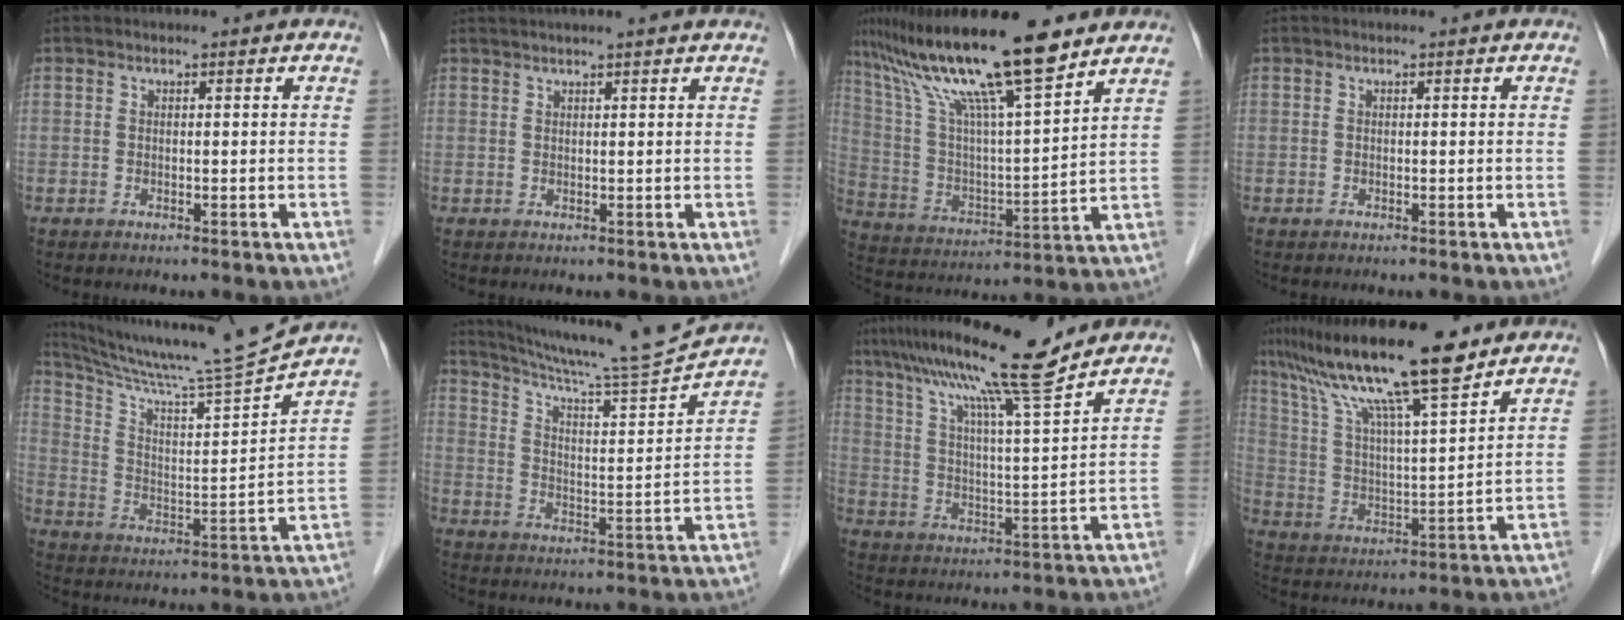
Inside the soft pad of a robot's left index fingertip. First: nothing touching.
{"total": 6.7, "force": [5.8, -0.2, 3.3], "torque": [-0.047, 0.035, 0.076]}
{"total": 20.3, "force": [15.3, 1.3, 13.3], "torque": [-0.246, 0.019, 0.278]}
{"total": 0.0}
{"total": 17.6, "force": [16.3, -3.1, 6.0], "torque": [-0.112, -0.044, 0.257]}
{"total": 16.3, "force": [15.3, -2.3, 5.0], "torque": [-0.093, -0.038, 0.233]}
{"total": 15.3, "force": [12.3, -0.8, 8.9], "torque": [-0.156, 0.011, 0.199]}
{"total": 18.1, "force": [13.9, 1.2, 11.6], "torque": [-0.206, 0.021, 0.247]}